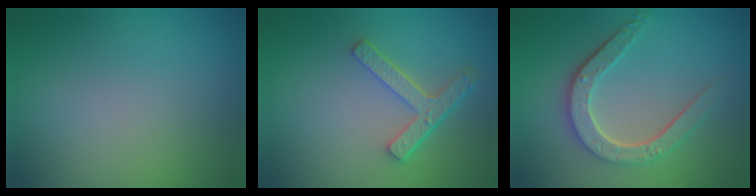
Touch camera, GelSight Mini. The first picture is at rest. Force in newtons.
{"total": 3.9, "press": 3.0, "slide": 2.5}
{"total": 4.7, "press": 3.6, "slide": 3.0}